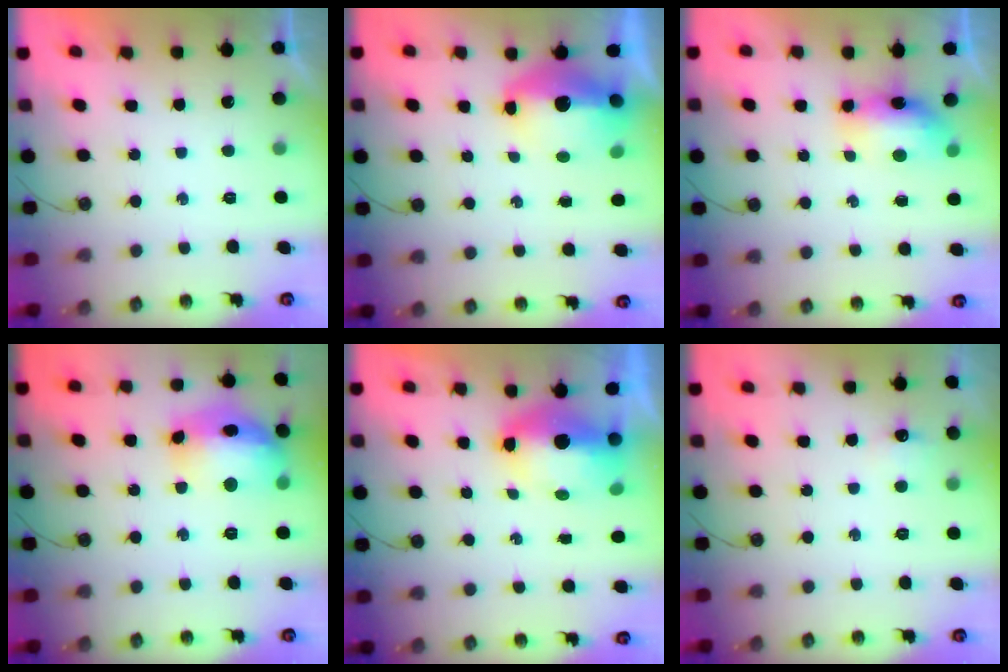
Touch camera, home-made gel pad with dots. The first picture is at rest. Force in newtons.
{"total": 12.2, "press": 12.1, "slide": 1.2}
{"total": 7.4, "press": 7.4, "slide": 0.7}
{"total": 17.9, "press": 17.8, "slide": 1.4}
{"total": 8.8, "press": 8.6, "slide": 1.6}
{"total": 5.0, "press": 4.9, "slide": 0.9}